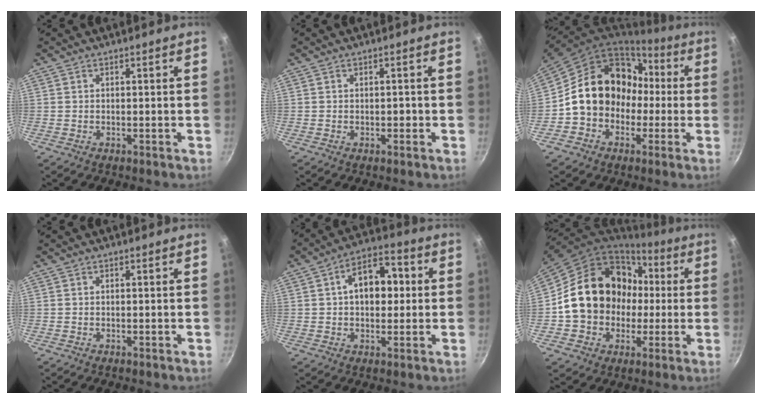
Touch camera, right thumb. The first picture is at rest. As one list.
[{"total": 1.0, "force": [-0.4, 0.6, 0.7], "torque": [-0.002, 0.003, -0.007]}, {"total": 17.9, "force": [-0.7, 14.8, 10.0], "torque": [-0.130, 0.070, -0.010]}, {"total": 0.0}, {"total": 11.2, "force": [1.4, 7.2, 8.4], "torque": [-0.087, 0.020, 0.009]}, {"total": 20.6, "force": [0.6, 17.1, 11.4], "torque": [-0.169, 0.048, 0.020]}]